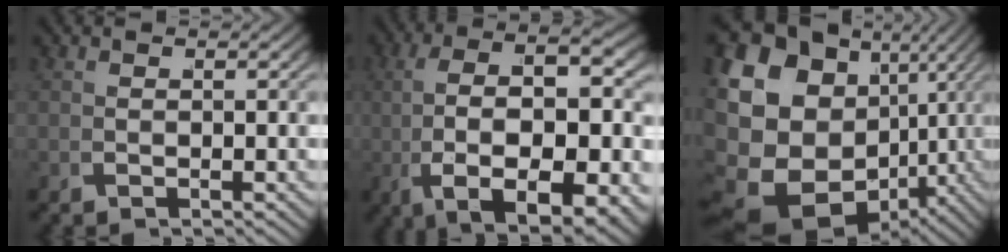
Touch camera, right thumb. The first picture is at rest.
{"total": 12.7, "force": [-1.6, 5.9, 11.2], "torque": [-0.210, -0.036, 0.002]}
{"total": 22.4, "force": [-1.1, 17.4, 14.0], "torque": [-0.292, -0.066, 0.004]}